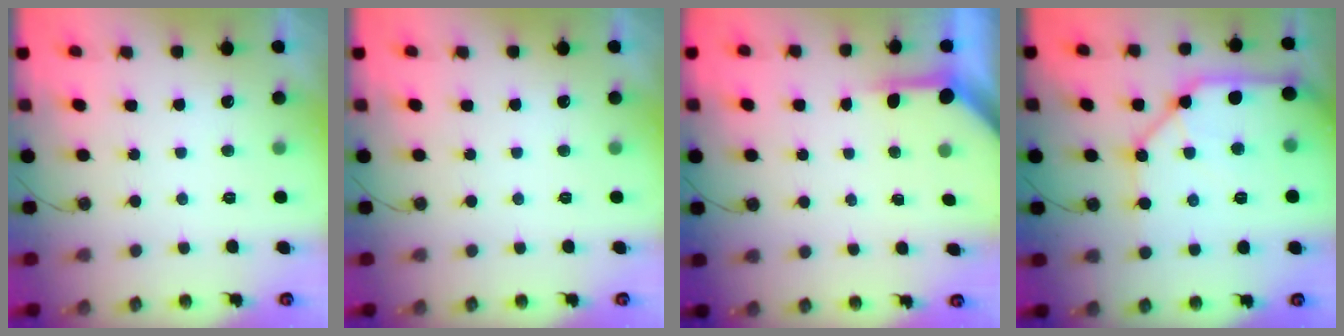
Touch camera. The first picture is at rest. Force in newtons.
{"total": 0.0}
{"total": 3.9, "press": 3.9, "slide": 0.3}
{"total": 16.2, "press": 16.1, "slide": 1.8}